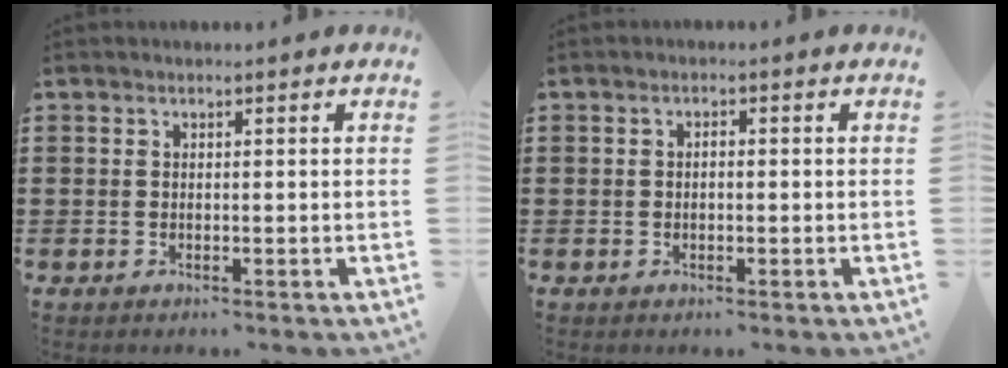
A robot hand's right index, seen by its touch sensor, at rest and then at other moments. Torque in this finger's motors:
{"motor_torque": [1.14, 1.00, 0.05, 0.02]}